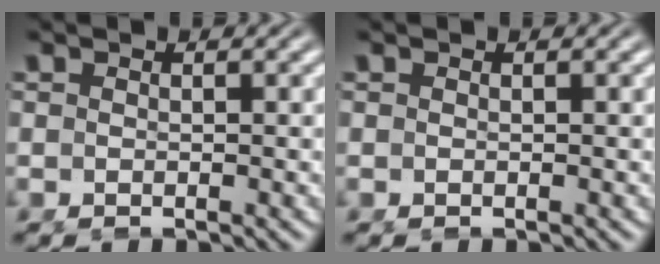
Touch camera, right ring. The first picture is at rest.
{"total": 0.0}